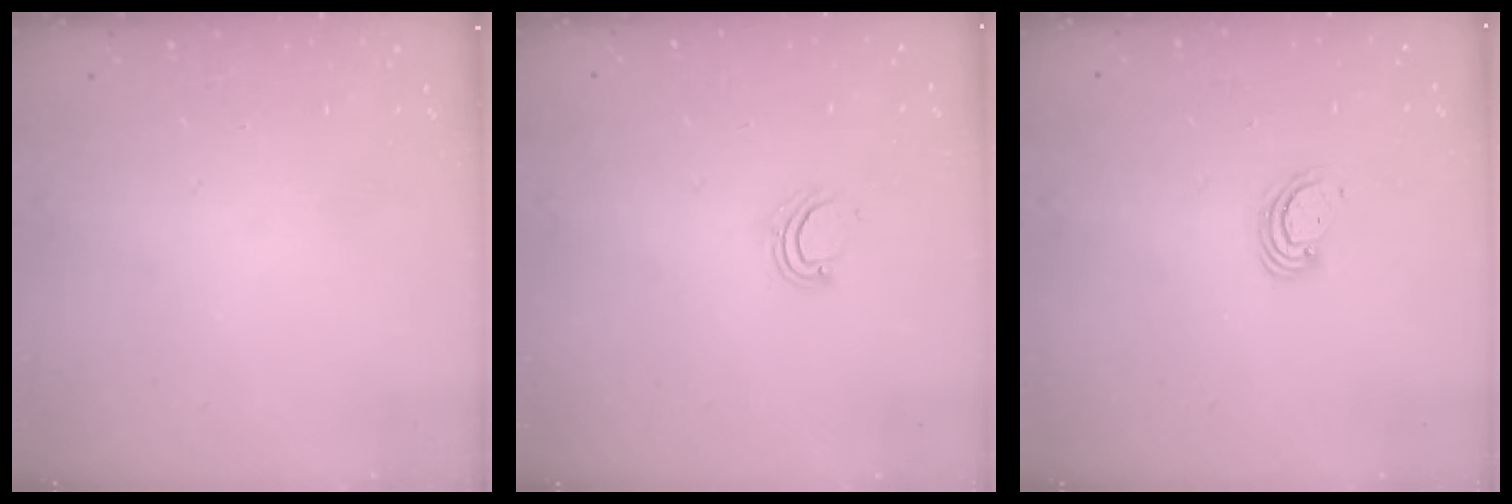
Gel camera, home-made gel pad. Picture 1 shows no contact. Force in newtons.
{"total": 2.2, "press": 2.2, "slide": 0.1}
{"total": 2.4, "press": 2.4, "slide": 0.2}